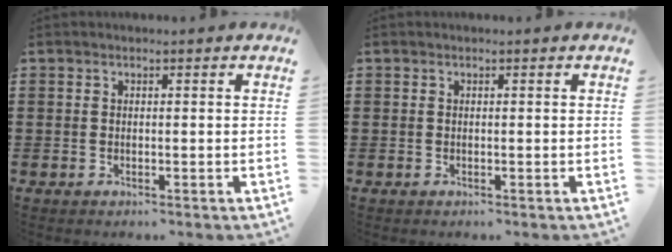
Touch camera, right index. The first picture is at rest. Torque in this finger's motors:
{"motor_torque": [-0.02, 0.38, 0.00, -0.01]}